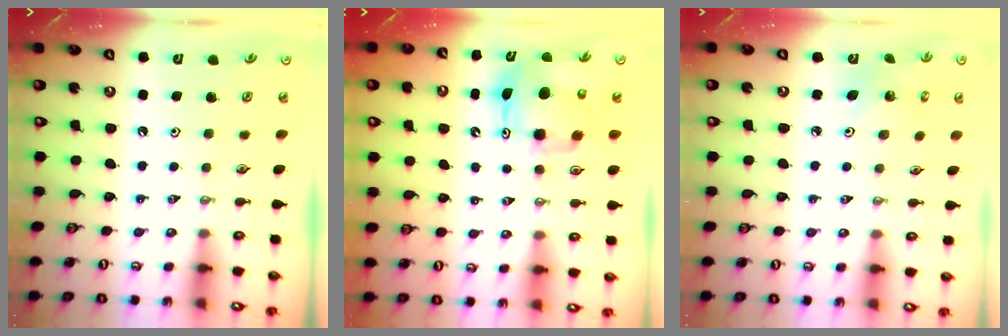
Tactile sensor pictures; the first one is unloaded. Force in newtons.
{"total": 9.3, "press": 9.3, "slide": 0.7}
{"total": 3.6, "press": 3.6, "slide": 0.4}